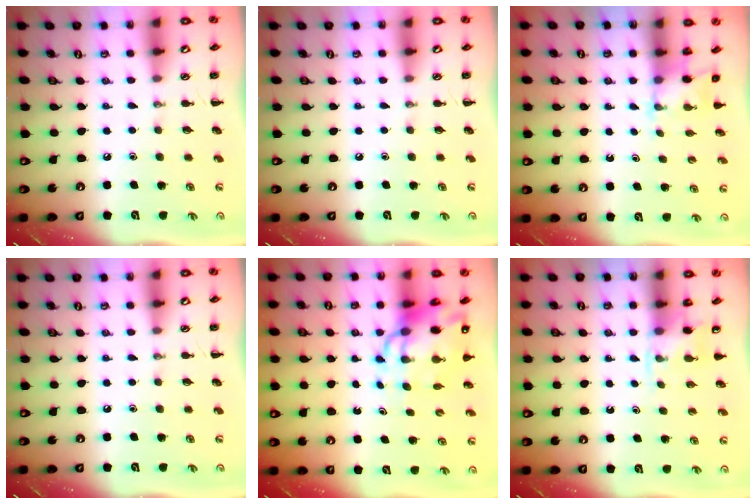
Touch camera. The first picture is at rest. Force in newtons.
{"total": 0.0}
{"total": 2.3, "press": 2.2, "slide": 0.7}
{"total": 0.0}
{"total": 11.1, "press": 10.6, "slide": 3.2}
{"total": 4.8, "press": 4.6, "slide": 1.4}